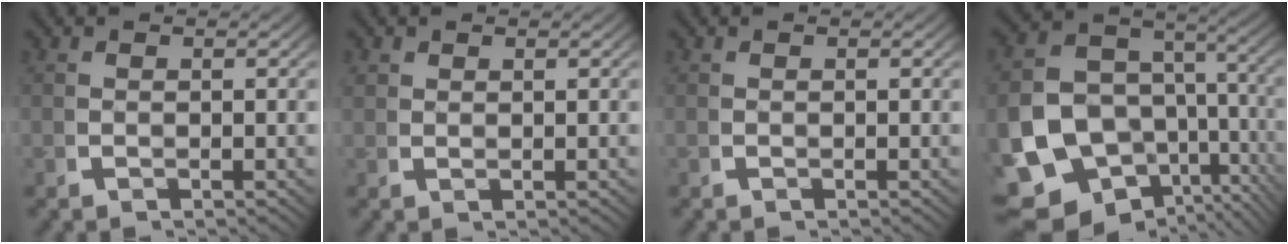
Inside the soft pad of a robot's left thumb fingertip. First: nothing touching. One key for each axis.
{"total": 0.9, "fx": 0.8, "fy": 0.1, "fz": 0.2, "tx": 0.001, "ty": 0.002, "tz": 0.020}
{"total": 0.0}
{"total": 16.7, "fx": -4.8, "fy": 13.1, "fz": 9.2, "tx": -0.201, "ty": -0.086, "tz": -0.060}